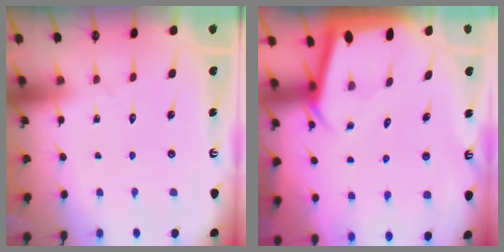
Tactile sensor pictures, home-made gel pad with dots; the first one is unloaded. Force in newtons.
{"total": 2.7, "press": 2.7, "slide": 0.2}